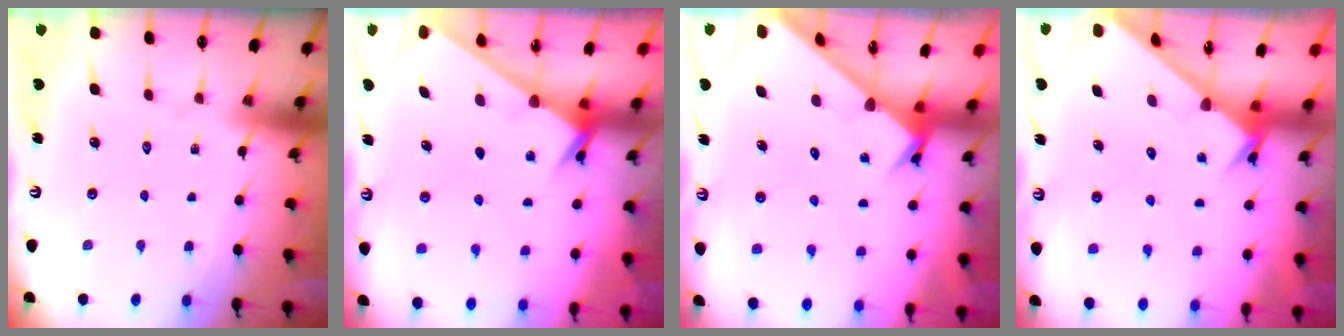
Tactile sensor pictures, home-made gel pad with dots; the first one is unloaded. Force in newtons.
{"total": 2.4, "press": 2.4, "slide": 0.2}
{"total": 2.7, "press": 2.7, "slide": 0.3}
{"total": 2.4, "press": 2.4, "slide": 0.2}